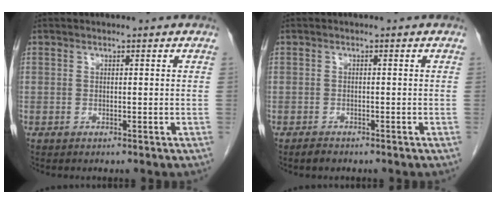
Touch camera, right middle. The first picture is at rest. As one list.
[{"total": 1.3, "force": [-1.1, 0.5, 0.4], "torque": [-0.015, -0.003, -0.016]}]